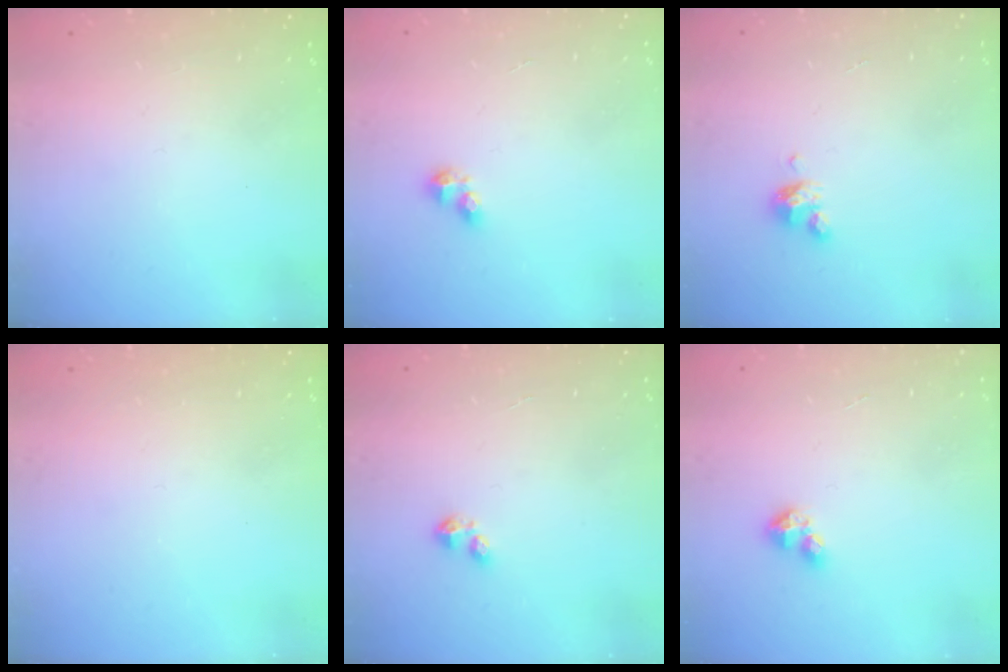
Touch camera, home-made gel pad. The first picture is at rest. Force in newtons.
{"total": 3.5, "press": 3.5, "slide": 0.5}
{"total": 4.1, "press": 4.1, "slide": 0.3}
{"total": 0.0}
{"total": 2.4, "press": 2.4, "slide": 0.3}
{"total": 2.8, "press": 2.8, "slide": 0.2}